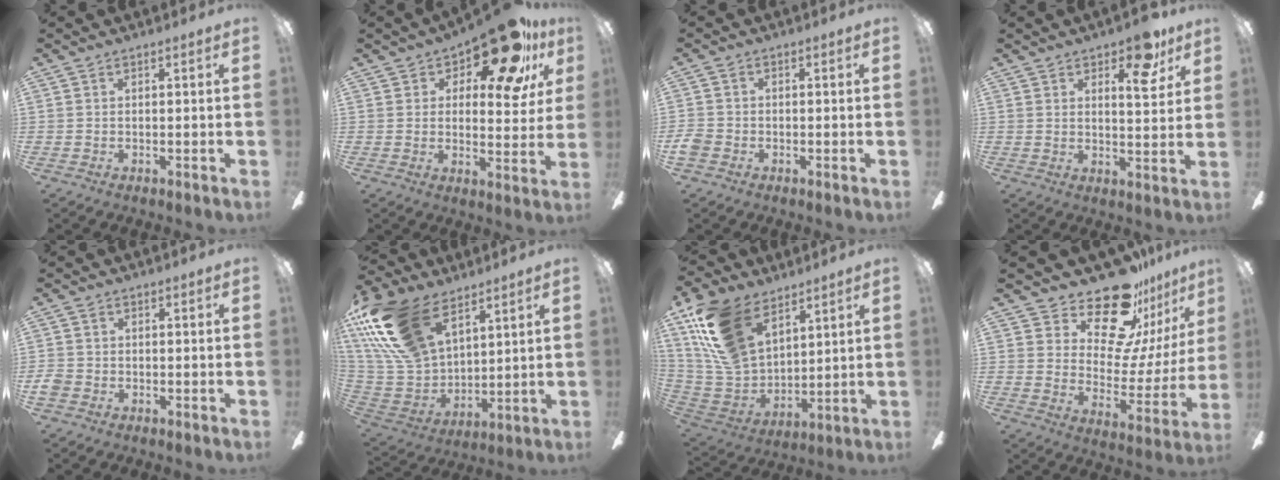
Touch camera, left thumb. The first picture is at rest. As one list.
[{"total": 18.7, "force": [12.3, 8.1, 11.4], "torque": [-0.155, -0.074, 0.206]}, {"total": 3.0, "force": [-1.4, 2.3, 1.3], "torque": [-0.025, 0.008, -0.026]}, {"total": 9.4, "force": [5.8, 4.1, 6.1], "torque": [-0.068, -0.022, 0.094]}, {"total": 2.4, "force": [-1.1, 1.9, 1.1], "torque": [-0.023, 0.005, -0.021]}, {"total": 24.5, "force": [13.9, 14.0, 14.5], "torque": [-0.347, -0.059, 0.254]}, {"total": 20.2, "force": [11.7, 11.9, 11.4], "torque": [-0.278, -0.045, 0.219]}, {"total": 20.6, "force": [16.2, 8.5, 9.4], "torque": [-0.159, -0.114, 0.282]}]